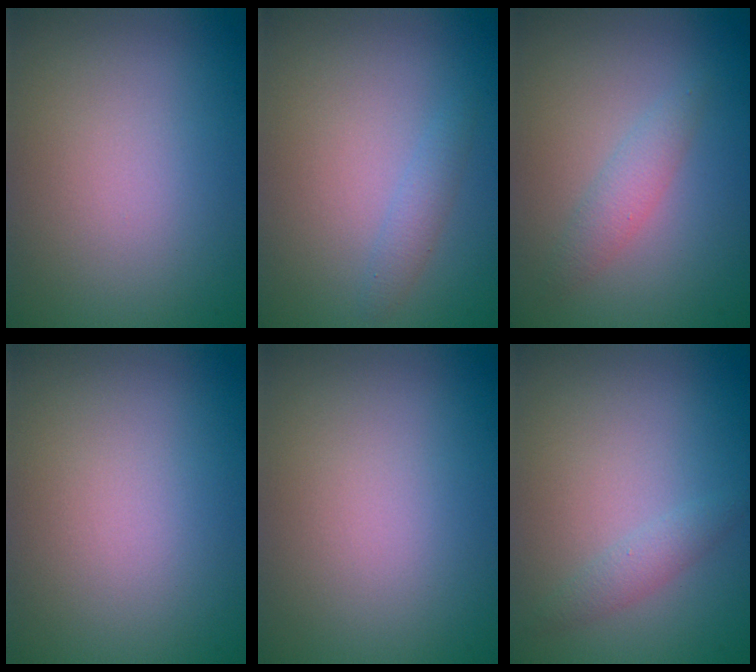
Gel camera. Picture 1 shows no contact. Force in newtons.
{"total": 1.2, "press": 1.2, "slide": 0.1}
{"total": 1.6, "press": 1.6, "slide": 0.0}
{"total": 0.0}
{"total": 0.0}
{"total": 1.2, "press": 1.2, "slide": 0.1}